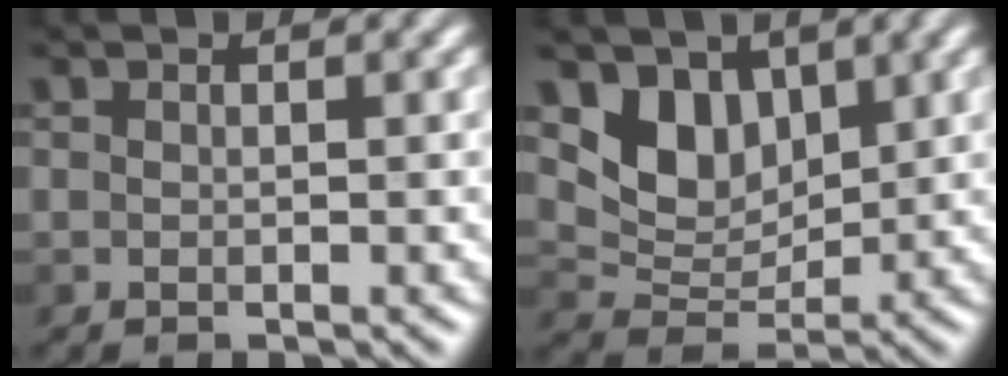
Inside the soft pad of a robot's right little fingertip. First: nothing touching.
{"total": 4.6, "force": [2.2, 3.2, 2.5], "torque": [-0.050, -0.016, 0.039]}